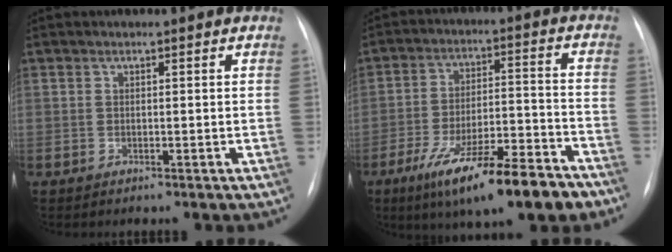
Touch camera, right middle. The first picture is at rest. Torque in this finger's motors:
{"motor_torque": [1.42, -0.72, 0.58, 0.12]}